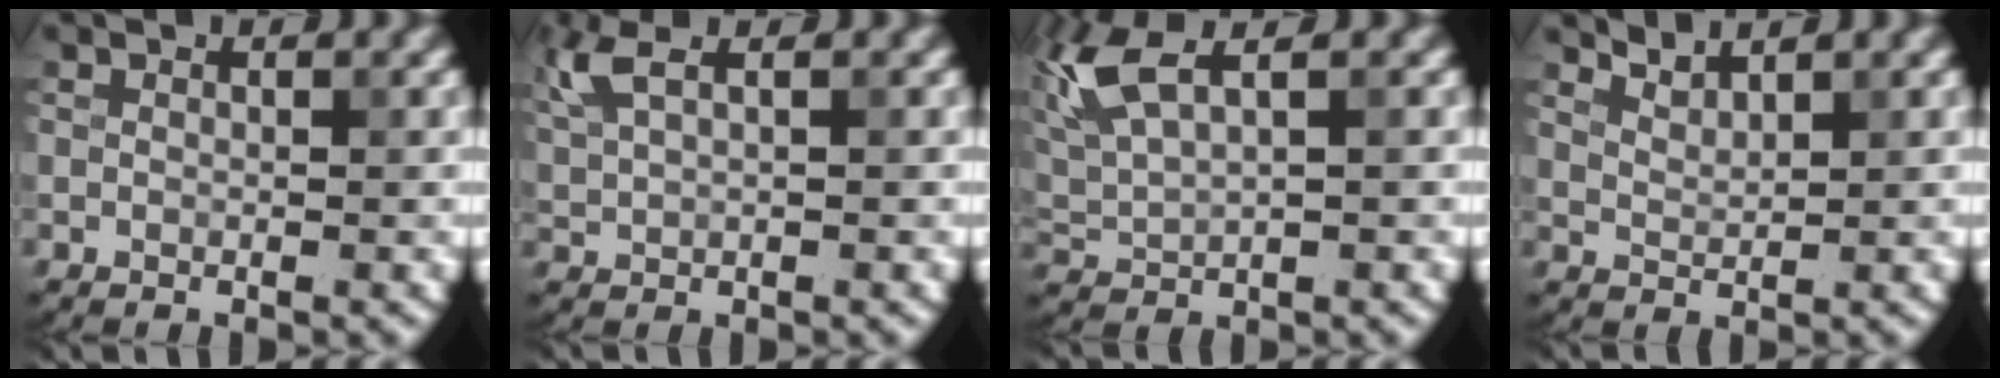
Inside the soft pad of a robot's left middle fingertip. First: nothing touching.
{"total": 3.1, "force": [1.7, 1.1, 2.3], "torque": [-0.063, 0.009, 0.041]}
{"total": 4.7, "force": [2.6, 1.5, 3.6], "torque": [-0.091, 0.014, 0.056]}
{"total": 1.8, "force": [1.8, 0.2, 0.4], "torque": [-0.009, -0.002, 0.038]}